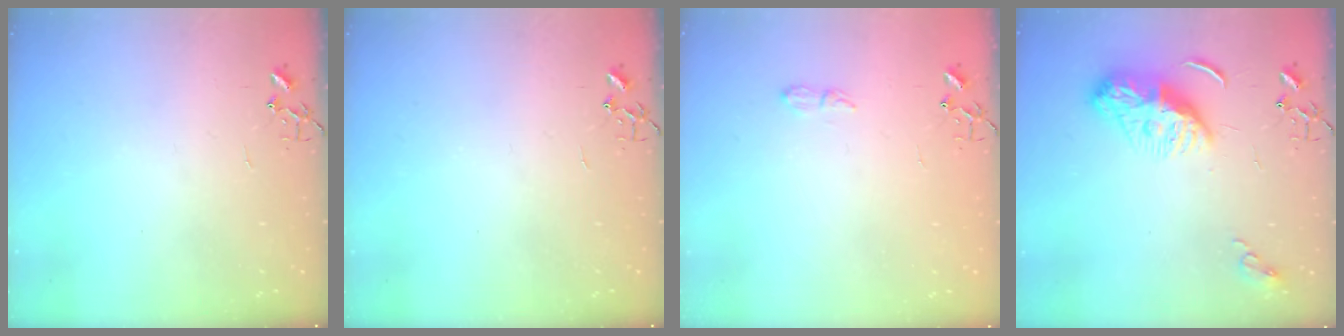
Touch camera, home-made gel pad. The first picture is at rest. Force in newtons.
{"total": 0.0}
{"total": 5.8, "press": 5.7, "slide": 0.7}
{"total": 9.6, "press": 9.6, "slide": 1.0}